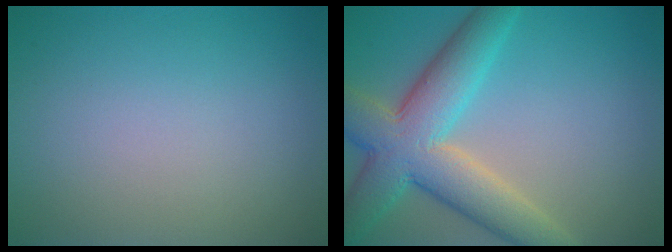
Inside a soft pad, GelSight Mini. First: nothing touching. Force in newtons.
{"total": 8.6, "press": 8.6, "slide": 0.7}